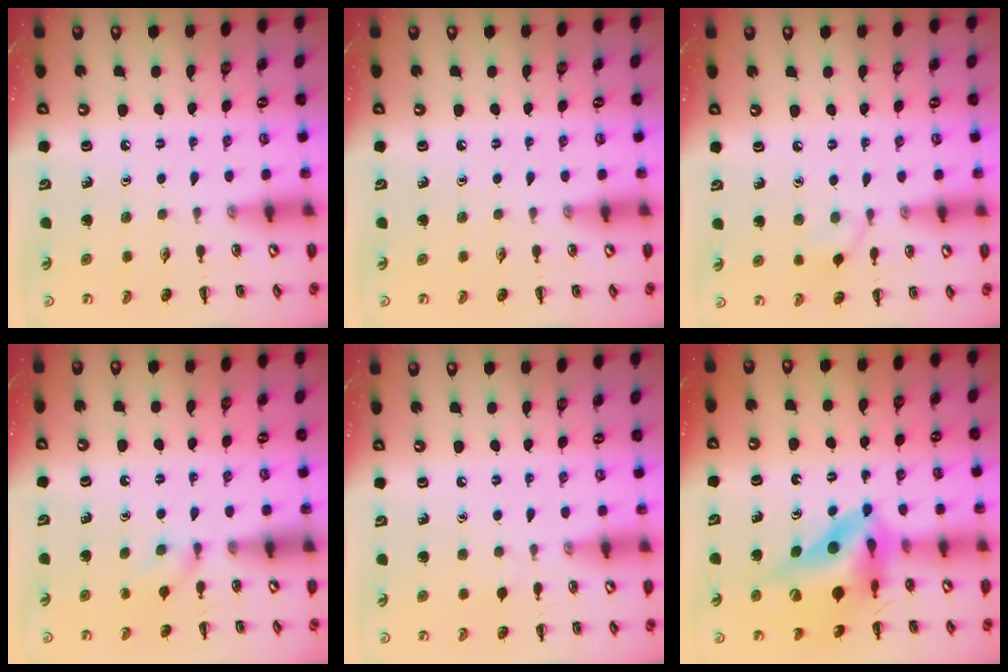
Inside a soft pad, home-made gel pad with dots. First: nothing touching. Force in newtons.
{"total": 0.0}
{"total": 6.0, "press": 5.8, "slide": 1.5}
{"total": 5.5, "press": 5.2, "slide": 1.6}
{"total": 2.2, "press": 1.9, "slide": 0.9}
{"total": 15.3, "press": 14.5, "slide": 4.9}